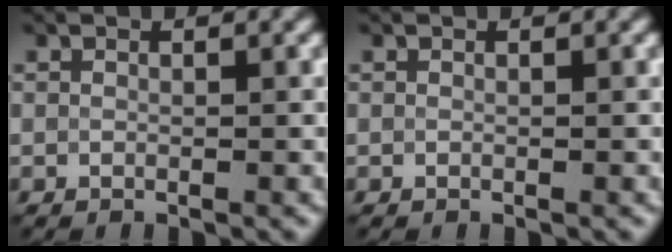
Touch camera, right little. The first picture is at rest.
{"total": 0.0}